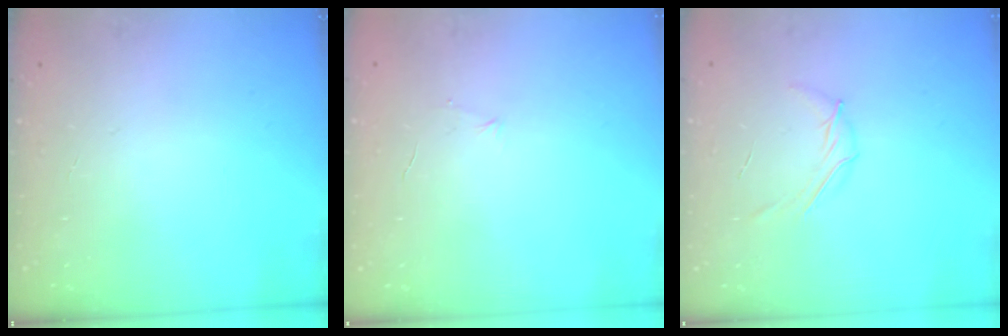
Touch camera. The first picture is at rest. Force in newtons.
{"total": 3.9, "press": 3.8, "slide": 1.0}
{"total": 5.2, "press": 5.0, "slide": 1.3}